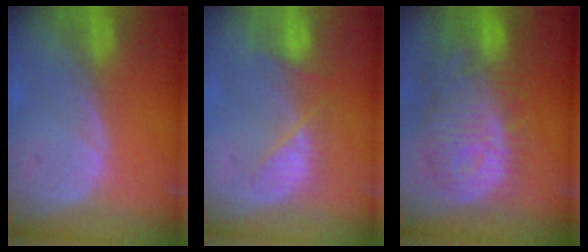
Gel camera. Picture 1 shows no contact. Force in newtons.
{"total": 4.6, "press": 4.6, "slide": 0.5}
{"total": 12.0, "press": 10.9, "slide": 5.0}